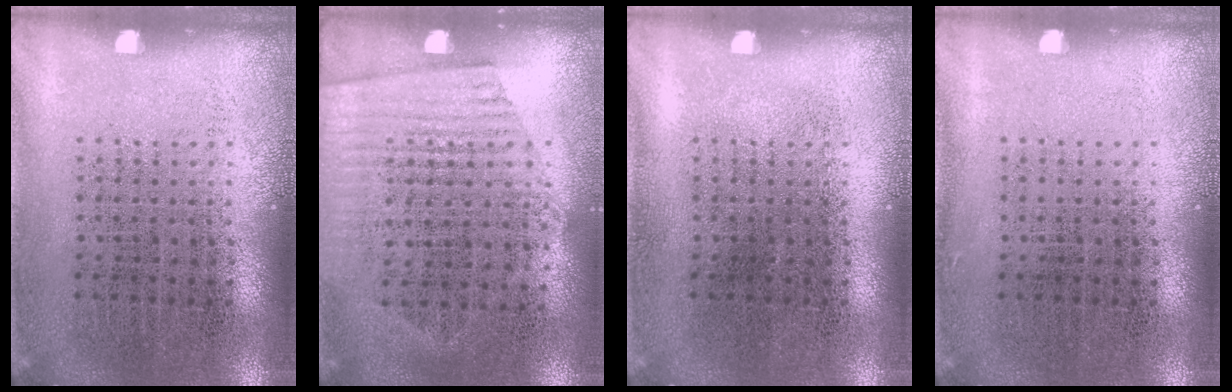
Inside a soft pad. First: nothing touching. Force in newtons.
{"total": 1.5, "press": 1.2, "slide": 0.8}
{"total": 0.0}
{"total": 0.0}